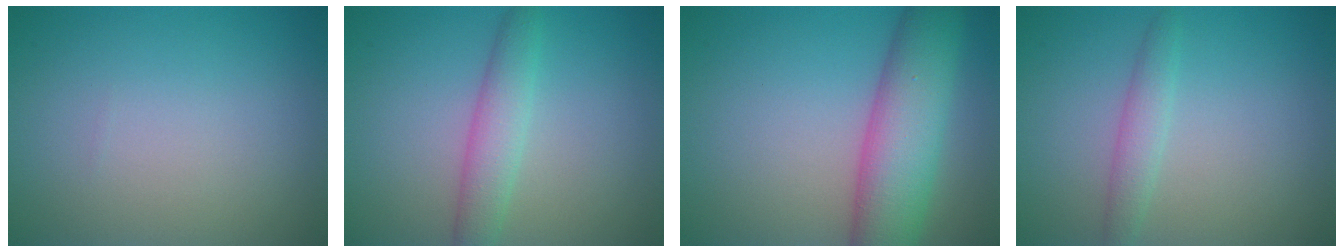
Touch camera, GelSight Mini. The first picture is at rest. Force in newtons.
{"total": 3.0, "press": 3.0, "slide": 0.1}
{"total": 8.0, "press": 8.0, "slide": 0.2}
{"total": 1.9, "press": 1.9, "slide": 0.1}